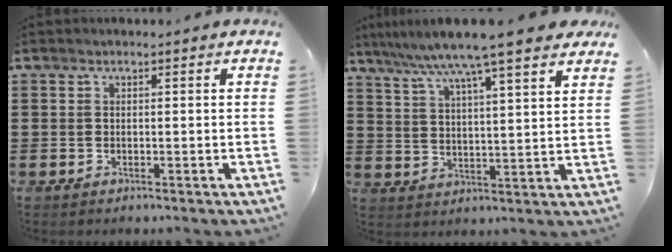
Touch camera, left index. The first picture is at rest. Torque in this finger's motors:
{"motor_torque": [2.14, 0.00, 1.05, 0.21]}